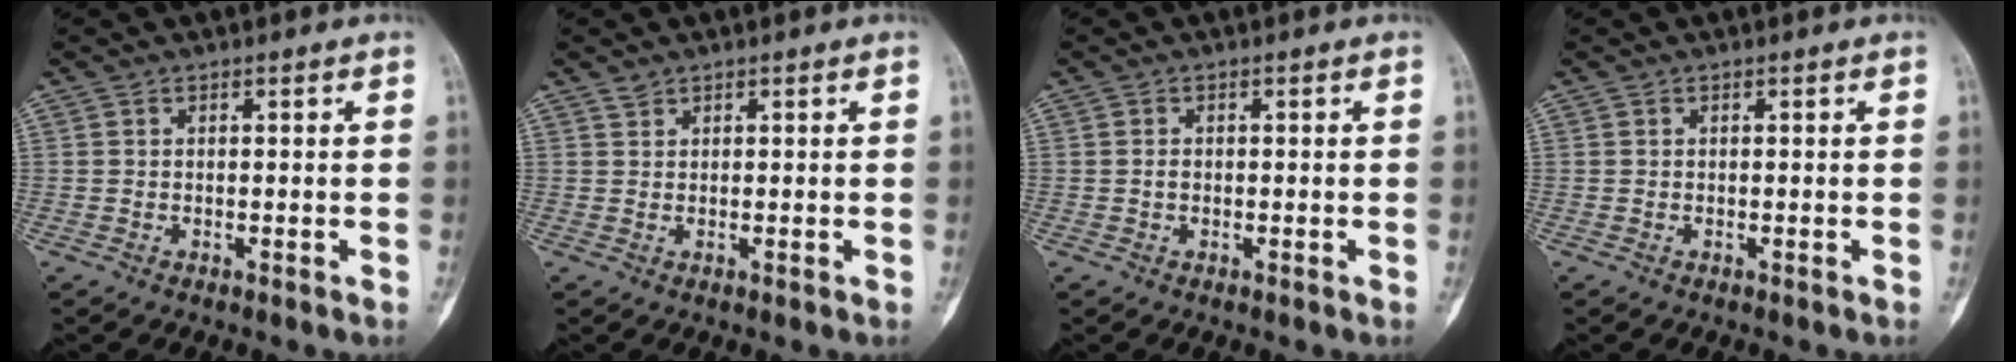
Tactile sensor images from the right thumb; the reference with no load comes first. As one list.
[{"total": 0.9, "force": [0.8, 0.5, 0.1], "torque": [0.004, -0.003, 0.013]}, {"total": 0.7, "force": [-0.1, 0.5, 0.4], "torque": [-0.002, 0.000, -0.003]}, {"total": 0.0}]